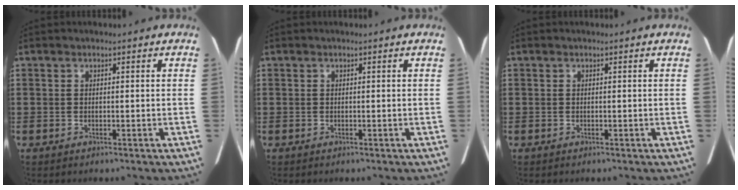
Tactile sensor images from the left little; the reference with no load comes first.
{"total": 0.0}
{"total": 0.0}